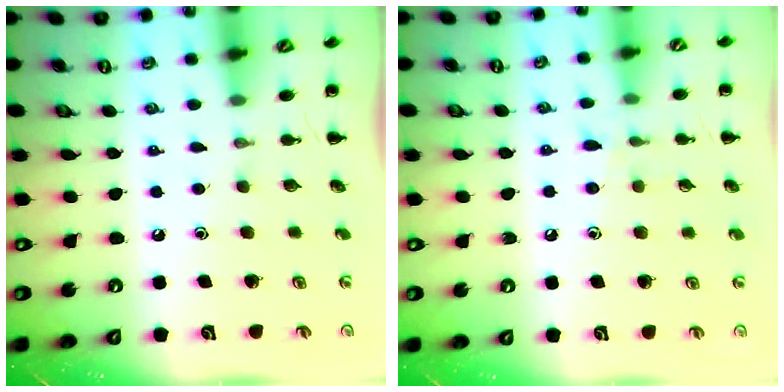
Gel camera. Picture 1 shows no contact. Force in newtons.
{"total": 5.9, "press": 5.4, "slide": 2.3}